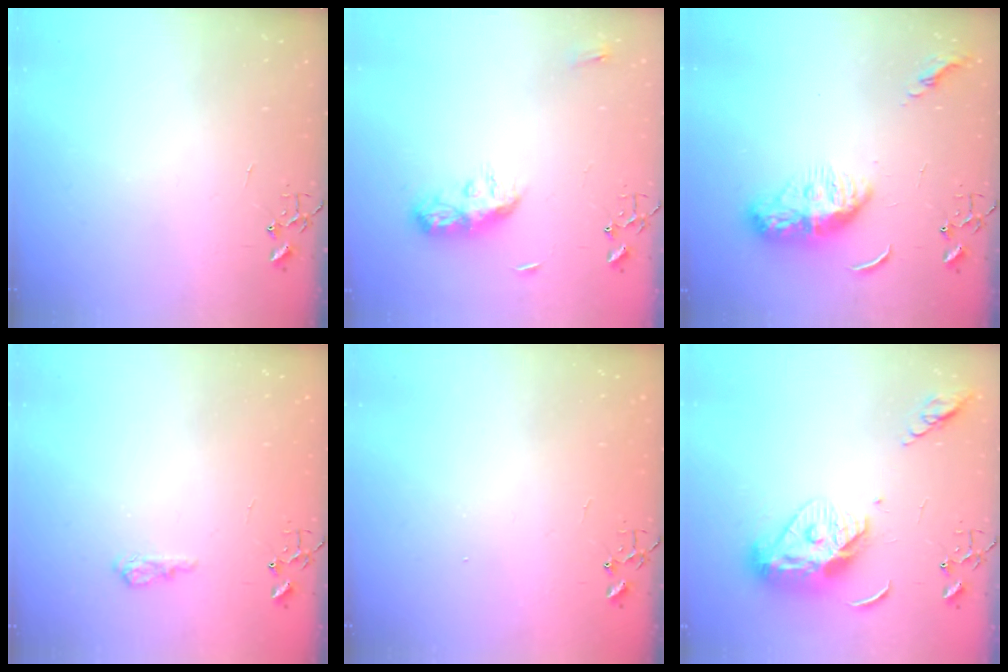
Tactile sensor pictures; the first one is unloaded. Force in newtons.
{"total": 8.7, "press": 8.7, "slide": 0.4}
{"total": 11.4, "press": 11.3, "slide": 0.9}
{"total": 8.1, "press": 8.1, "slide": 1.0}
{"total": 1.1, "press": 1.1, "slide": 0.1}
{"total": 12.7, "press": 12.7, "slide": 0.9}